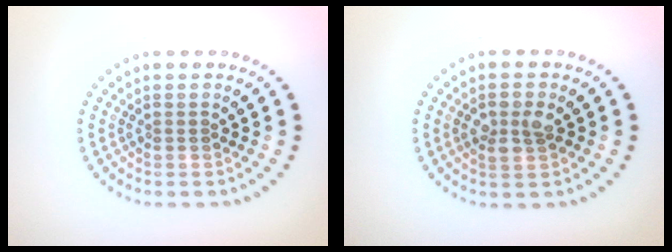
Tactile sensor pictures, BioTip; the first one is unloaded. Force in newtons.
{"total": 2.4, "press": 2.4, "slide": 0.1}